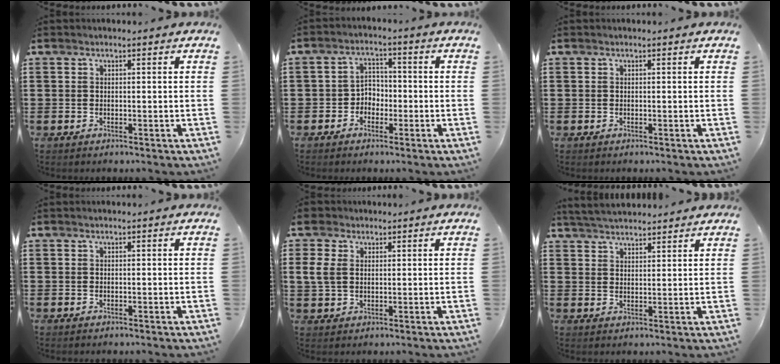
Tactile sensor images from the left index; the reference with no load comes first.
{"total": 3.2, "force": [-1.8, 2.5, 1.0], "torque": [-0.028, 0.009, -0.041]}
{"total": 0.0}
{"total": 0.0}
{"total": 4.8, "force": [1.8, 3.6, 2.6], "torque": [-0.077, 0.012, 0.030]}
{"total": 3.8, "force": [3.8, 0.2, 0.6], "torque": [-0.023, -0.008, 0.071]}